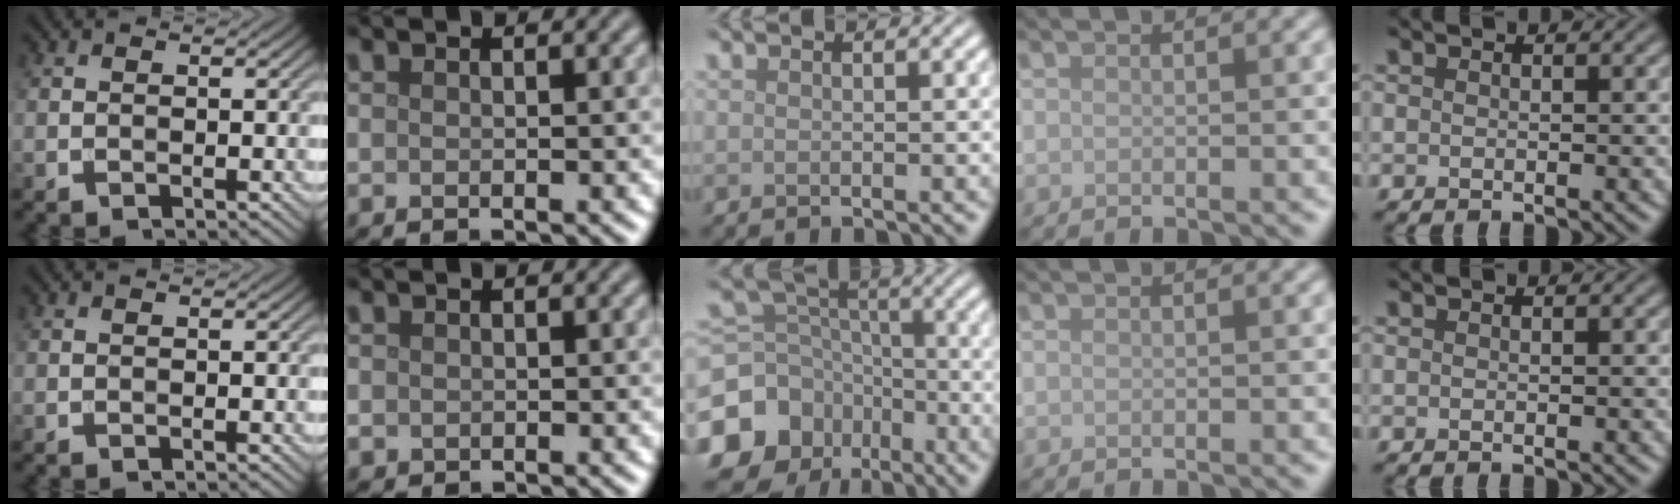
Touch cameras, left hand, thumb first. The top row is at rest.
{"index": {"total": 0.7, "force": [0.0, 0.6, 0.1], "torque": [0.000, -0.002, 0.000]}, "middle": {"total": 15.8, "force": [-8.6, 12.4, 4.7], "torque": [-0.136, -0.055, -0.152]}}